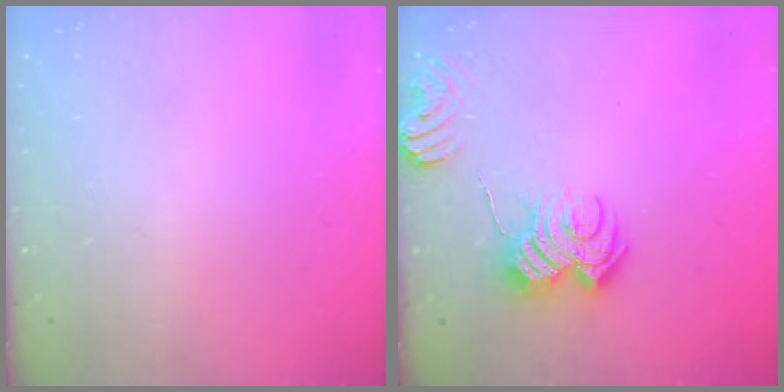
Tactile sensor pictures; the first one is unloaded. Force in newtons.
{"total": 9.8, "press": 9.8, "slide": 0.4}